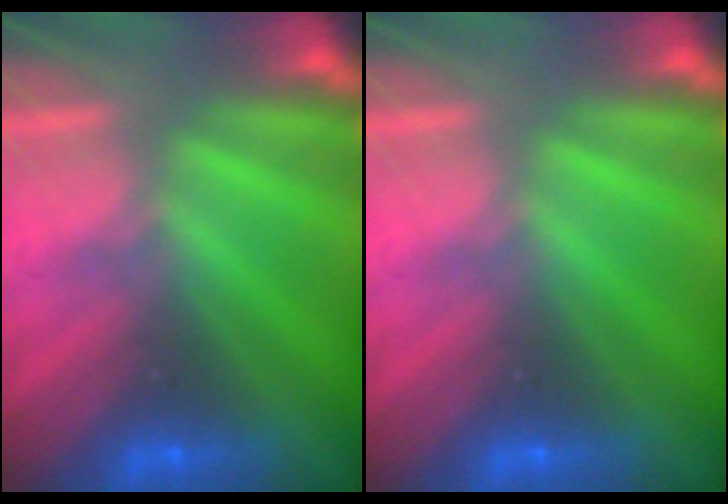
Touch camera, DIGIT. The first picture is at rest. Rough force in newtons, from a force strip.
{"total": 0.0}